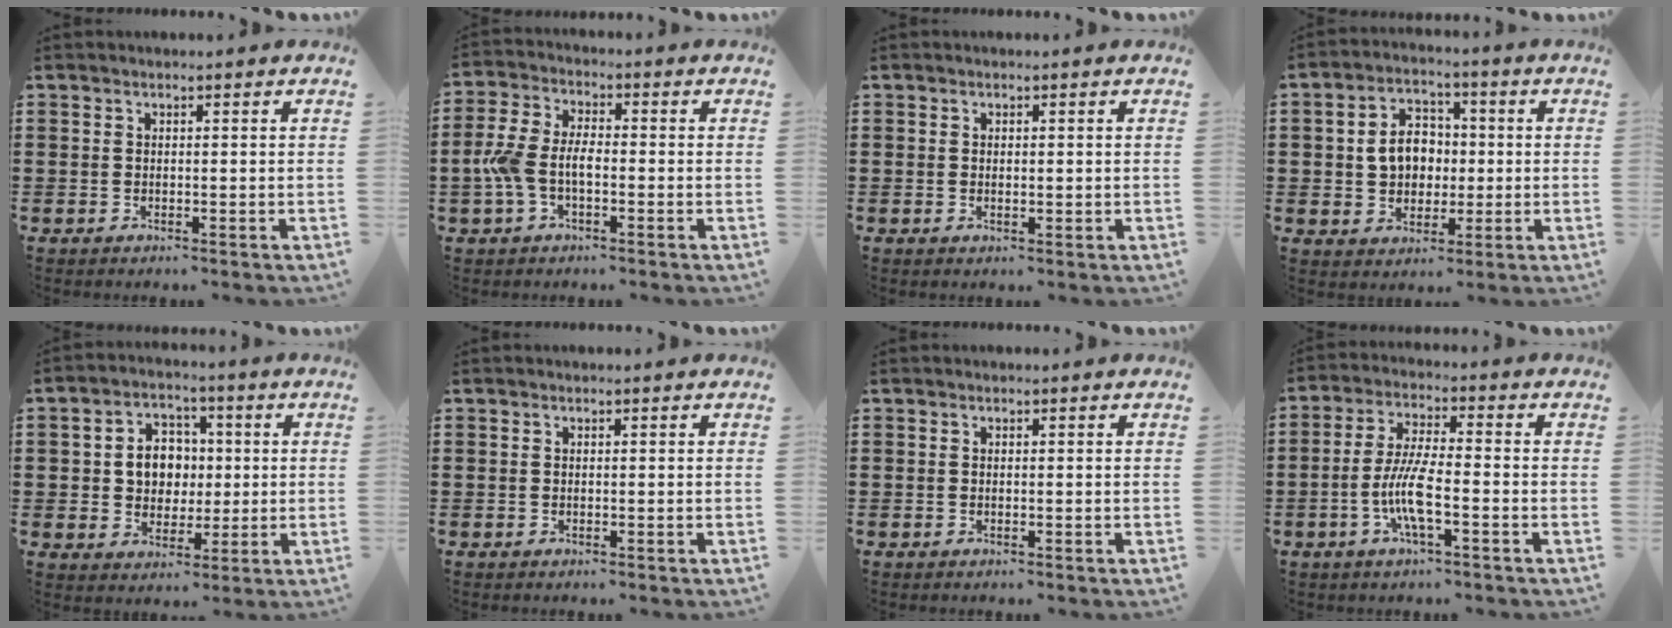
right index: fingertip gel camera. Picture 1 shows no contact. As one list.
[{"total": 6.2, "force": [-1.5, 3.4, 5.0], "torque": [-0.129, -0.002, -0.038]}, {"total": 0.7, "force": [0.1, 0.4, 0.6], "torque": [-0.012, 0.002, 0.001]}, {"total": 6.3, "force": [0.0, 5.2, 3.6], "torque": [-0.075, 0.015, -0.003]}, {"total": 6.2, "force": [0.4, 5.5, 2.9], "torque": [-0.070, 0.016, 0.003]}, {"total": 0.0}, {"total": 0.0}, {"total": 7.6, "force": [-2.5, 1.6, 7.0], "torque": [-0.158, -0.013, -0.055]}]